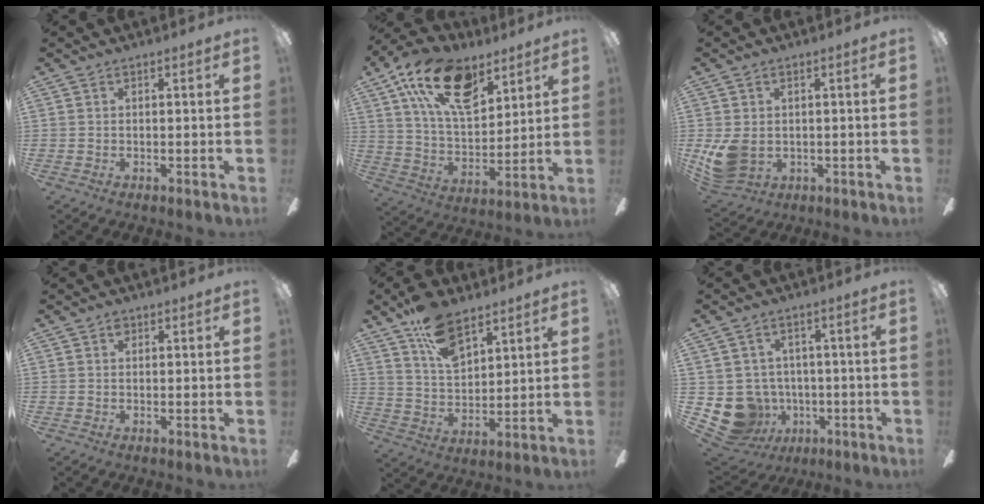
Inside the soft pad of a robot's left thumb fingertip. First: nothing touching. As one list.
[{"total": 20.3, "force": [11.6, 10.3, 13.1], "torque": [-0.238, -0.046, 0.206]}, {"total": 7.5, "force": [-0.4, 5.4, 5.1], "torque": [-0.109, 0.000, -0.002]}, {"total": 1.1, "force": [0.5, 0.8, 0.7], "torque": [-0.006, 0.000, 0.008]}, {"total": 13.0, "force": [8.6, 6.5, 7.3], "torque": [-0.121, -0.038, 0.157]}, {"total": 10.5, "force": [-2.9, 9.4, 3.8], "torque": [-0.110, 0.014, -0.041]}]